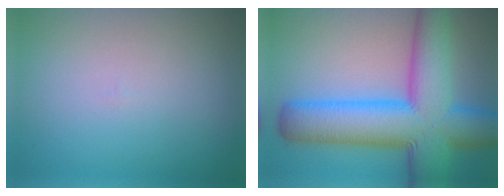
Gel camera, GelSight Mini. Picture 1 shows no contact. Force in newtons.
{"total": 13.3, "press": 13.3, "slide": 0.3}